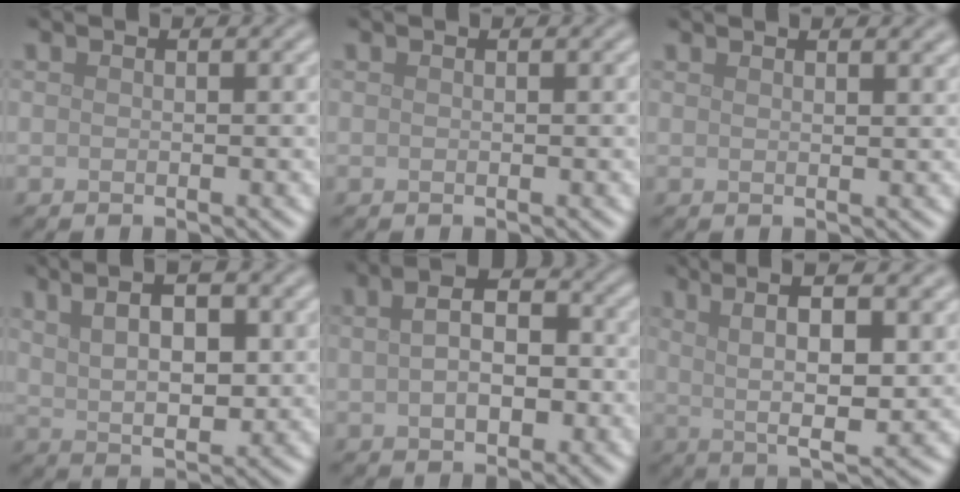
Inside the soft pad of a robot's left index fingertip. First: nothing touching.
{"total": 0.0}
{"total": 3.0, "force": [2.3, 1.1, 1.6], "torque": [-0.001, 0.014, 0.016]}
{"total": 8.2, "force": [3.4, 3.5, 6.6], "torque": [-0.107, 0.018, 0.047]}
{"total": 5.0, "force": [0.3, 3.0, 3.9], "torque": [-0.057, 0.011, -0.001]}
{"total": 8.1, "force": [2.9, 2.0, 7.3], "torque": [-0.119, 0.006, 0.052]}